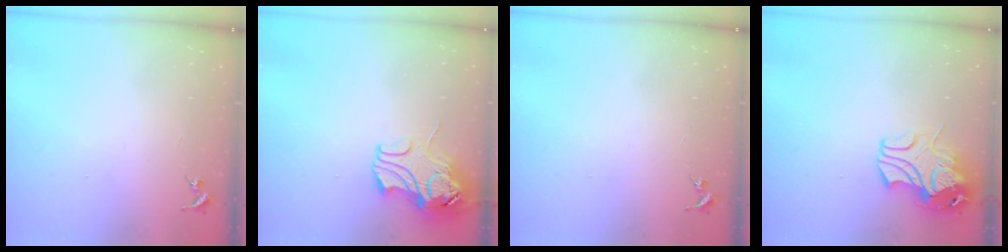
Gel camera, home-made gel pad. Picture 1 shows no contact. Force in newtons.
{"total": 11.2, "press": 11.0, "slide": 1.7}
{"total": 0.0}
{"total": 12.1, "press": 12.0, "slide": 1.8}